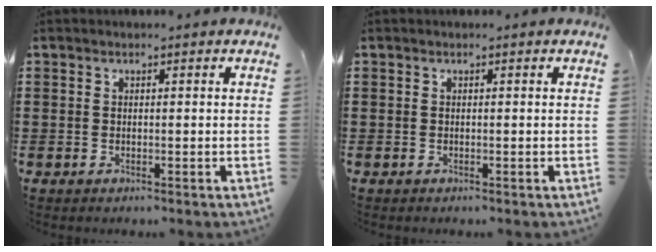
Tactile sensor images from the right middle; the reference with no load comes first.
{"total": 0.0}